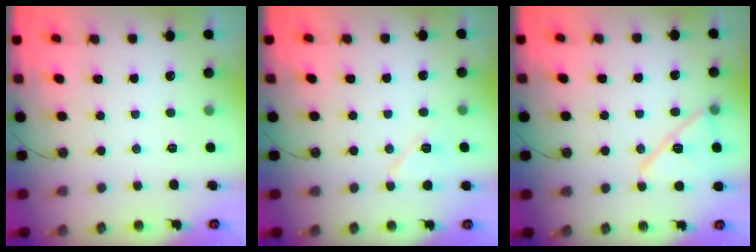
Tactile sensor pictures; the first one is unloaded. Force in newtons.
{"total": 7.7, "press": 7.4, "slide": 1.9}
{"total": 13.8, "press": 13.2, "slide": 4.0}